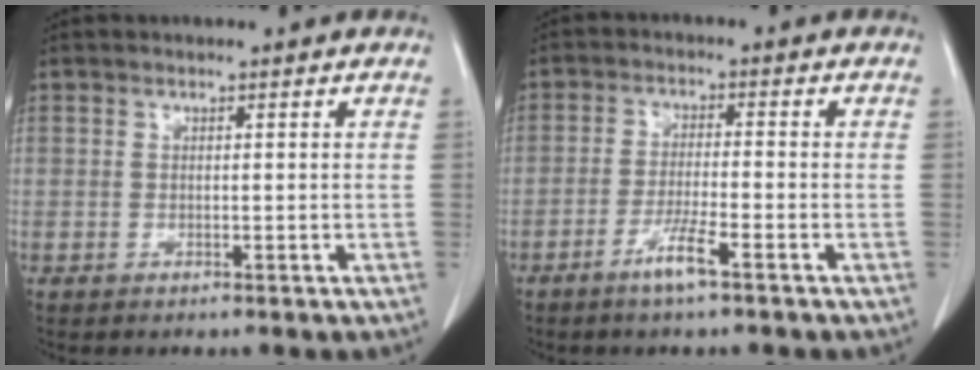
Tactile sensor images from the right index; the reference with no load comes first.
{"total": 4.8, "force": [-3.0, -0.2, 3.7], "torque": [-0.073, -0.006, -0.059]}